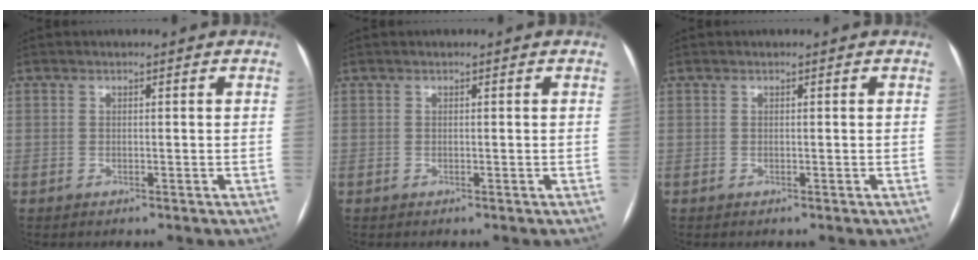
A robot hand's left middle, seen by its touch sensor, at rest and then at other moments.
{"total": 0.0}
{"total": 0.0}